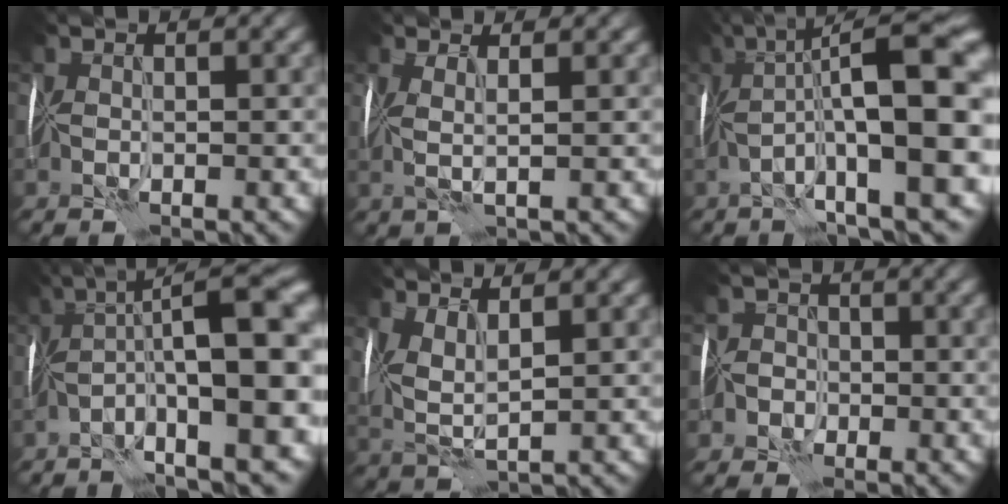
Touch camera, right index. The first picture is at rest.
{"total": 1.6, "force": [0.8, 0.3, 1.3], "torque": [-0.019, 0.005, 0.007]}
{"total": 16.3, "force": [-0.4, 5.1, 15.5], "torque": [-0.242, 0.033, -0.008]}
{"total": 13.8, "force": [-2.9, 3.7, 13.0], "torque": [-0.204, 0.030, -0.043]}
{"total": 3.6, "force": [1.7, 1.6, 2.8], "torque": [-0.076, 0.004, 0.032]}
{"total": 2.7, "force": [-1.2, 2.5, 0.2], "torque": [0.029, 0.009, -0.035]}